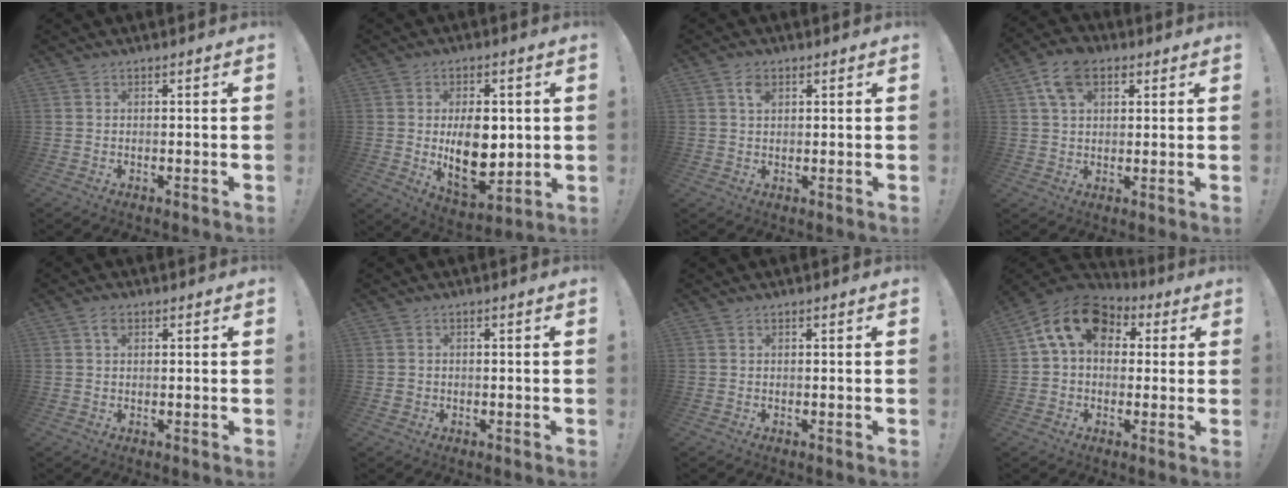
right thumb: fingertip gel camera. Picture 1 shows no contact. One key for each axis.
{"total": 14.3, "fx": 0.9, "fy": 9.1, "fz": 11.0, "tx": -0.164, "ty": -0.023, "tz": 0.020}
{"total": 3.1, "fx": 1.5, "fy": 2.0, "fz": 1.9, "tx": -0.020, "ty": -0.005, "tz": 0.022}
{"total": 9.6, "fx": 4.4, "fy": 6.0, "fz": 6.0, "tx": -0.100, "ty": 0.002, "tz": 0.084}
{"total": 2.3, "fx": 1.0, "fy": 1.5, "fz": 1.3, "tx": -0.014, "ty": -0.002, "tz": 0.015}
{"total": 1.3, "fx": 0.1, "fy": 1.2, "fz": 0.3, "tx": 0.003, "ty": 0.001, "tz": 0.000}
{"total": 0.0}
{"total": 14.5, "fx": 4.8, "fy": 9.9, "fz": 9.4, "tx": -0.163, "ty": 0.002, "tz": 0.090}